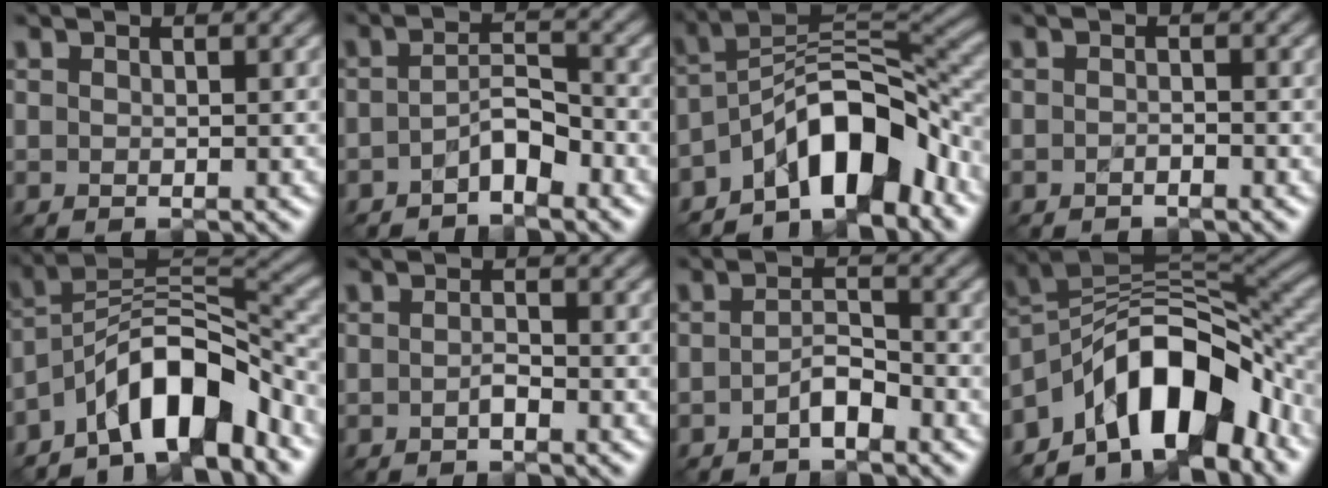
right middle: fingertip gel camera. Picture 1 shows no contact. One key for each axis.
{"total": 2.8, "fx": -1.8, "fy": 1.0, "fz": 1.9, "tx": -0.032, "ty": 0.011, "tz": -0.035}
{"total": 9.3, "fx": -5.7, "fy": 3.6, "fz": 6.5, "tx": -0.081, "ty": 0.017, "tz": -0.108}
{"total": 0.8, "fx": -0.6, "fy": 0.2, "fz": 0.5, "tx": -0.008, "ty": 0.001, "tz": -0.011}
{"total": 8.7, "fx": -5.6, "fy": 3.0, "fz": 6.0, "tx": -0.082, "ty": 0.014, "tz": -0.106}
{"total": 1.0, "fx": -0.6, "fy": 0.2, "fz": 0.8, "tx": -0.017, "ty": 0.002, "tz": -0.010}
{"total": 2.2, "fx": -1.3, "fy": 0.7, "fz": 1.6, "tx": -0.029, "ty": 0.006, "tz": -0.026}
{"total": 11.5, "fx": -6.3, "fy": 5.6, "fz": 7.9, "tx": -0.103, "ty": 0.013, "tz": -0.118}